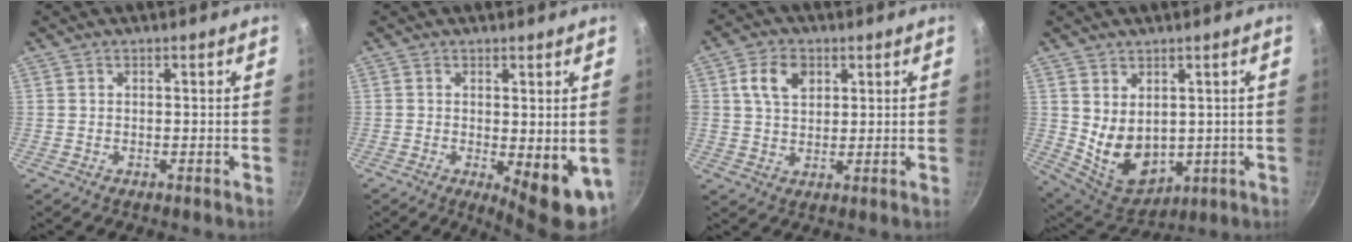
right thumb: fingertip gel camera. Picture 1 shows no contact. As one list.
[{"total": 8.8, "force": [-0.9, 3.2, 8.1], "torque": [-0.092, -0.008, -0.002]}, {"total": 7.0, "force": [2.4, 4.9, 4.4], "torque": [-0.066, 0.001, 0.040]}, {"total": 10.2, "force": [1.3, 7.3, 6.9], "torque": [-0.091, -0.030, 0.053]}]